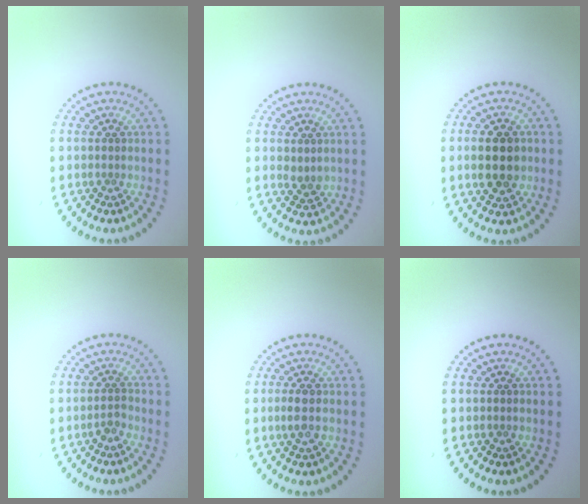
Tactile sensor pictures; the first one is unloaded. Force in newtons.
{"total": 1.4, "press": 1.3, "slide": 0.3}
{"total": 4.3, "press": 4.3, "slide": 0.2}
{"total": 1.2, "press": 0.9, "slide": 0.8}
{"total": 1.6, "press": 1.6, "slide": 0.1}
{"total": 0.0}